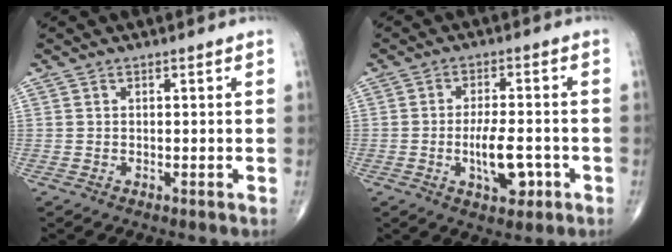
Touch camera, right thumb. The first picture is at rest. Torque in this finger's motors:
{"motor_torque": [2.72, 2.26, 1.27, -0.66, 0.41]}